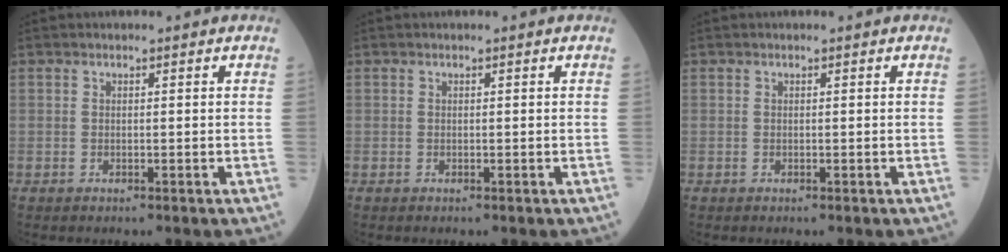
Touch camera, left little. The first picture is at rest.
{"total": 0.0}
{"total": 0.0}